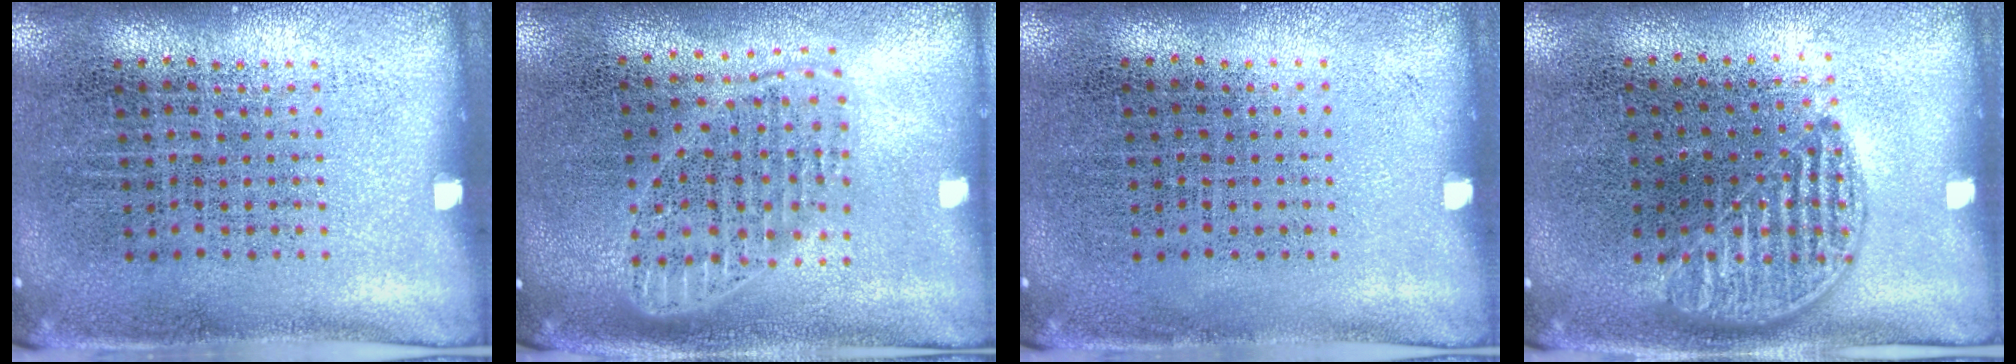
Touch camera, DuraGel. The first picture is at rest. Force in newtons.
{"total": 1.7, "press": 1.4, "slide": 0.9}
{"total": 0.0}
{"total": 0.9, "press": 0.8, "slide": 0.4}